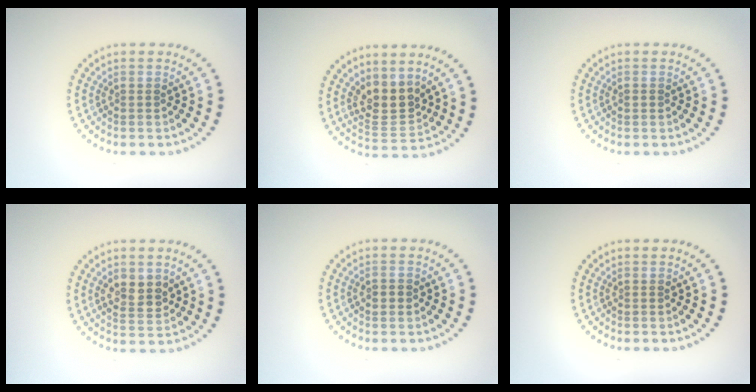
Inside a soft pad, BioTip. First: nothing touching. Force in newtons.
{"total": 3.4, "press": 2.9, "slide": 1.7}
{"total": 0.7, "press": 0.7, "slide": 0.1}
{"total": 2.6, "press": 2.5, "slide": 0.4}
{"total": 1.5, "press": 1.5, "slide": 0.1}
{"total": 0.0}